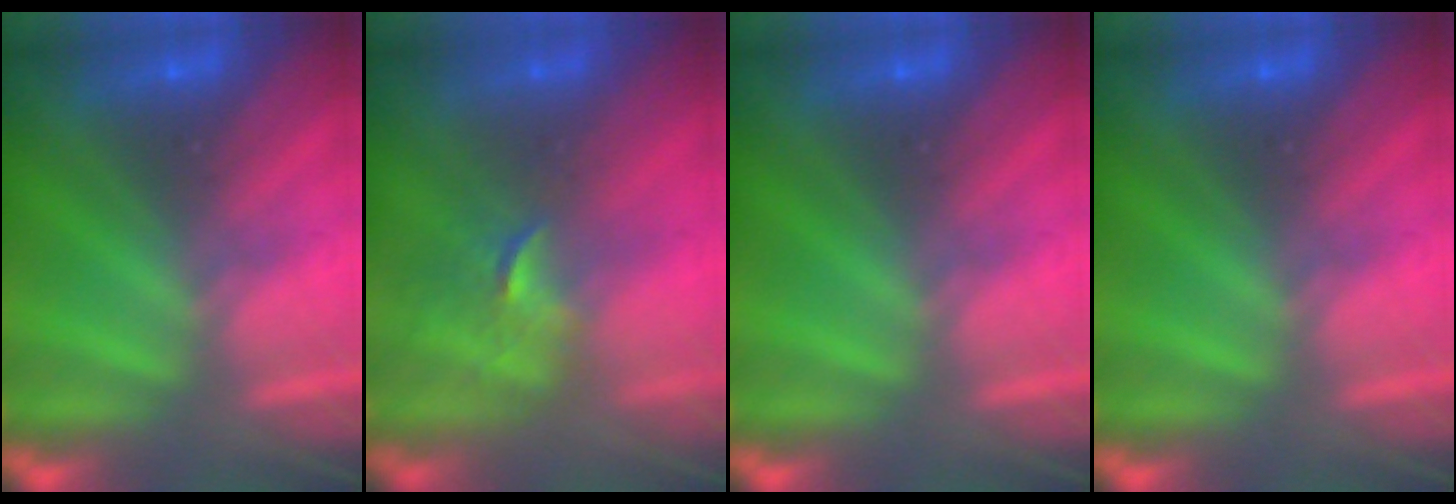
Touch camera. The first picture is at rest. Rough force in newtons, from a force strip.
{"total": 2.5}
{"total": 0.0}
{"total": 0.0}